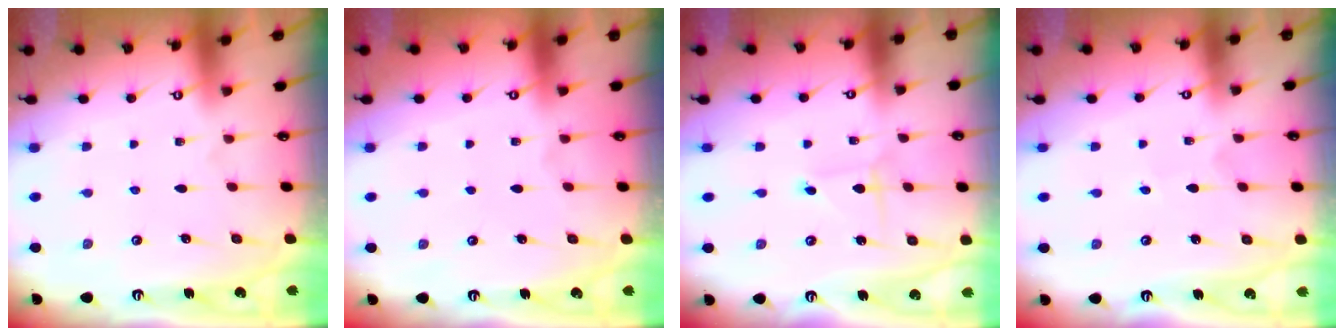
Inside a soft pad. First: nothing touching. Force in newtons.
{"total": 0.0}
{"total": 1.4, "press": 1.4, "slide": 0.1}
{"total": 2.6, "press": 2.6, "slide": 0.3}